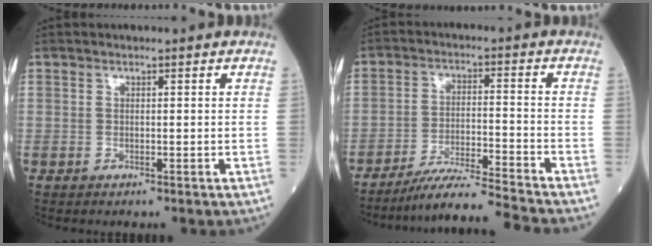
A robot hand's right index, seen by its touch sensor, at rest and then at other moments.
{"total": 10.3, "force": [-9.5, -2.3, 3.2], "torque": [-0.050, -0.013, -0.168]}